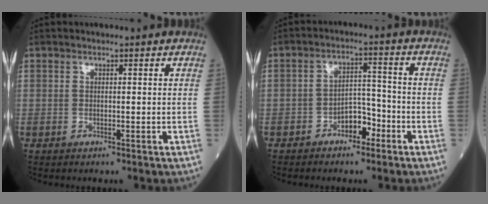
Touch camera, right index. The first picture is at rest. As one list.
[{"total": 4.7, "force": [-2.8, 2.4, 2.9], "torque": [-0.041, 0.017, -0.050]}]